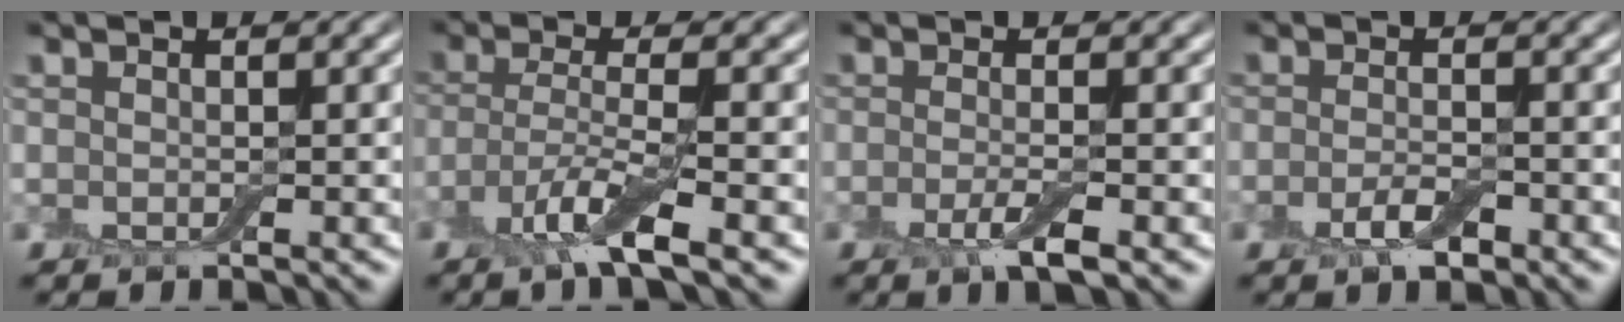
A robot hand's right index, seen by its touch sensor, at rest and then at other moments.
{"total": 4.2, "force": [-2.3, 0.6, 3.5], "torque": [-0.072, -0.007, -0.052]}
{"total": 2.5, "force": [-1.0, 0.6, 2.2], "torque": [-0.040, -0.004, -0.023]}
{"total": 2.3, "force": [-1.2, 0.9, 1.8], "torque": [-0.038, -0.002, -0.026]}